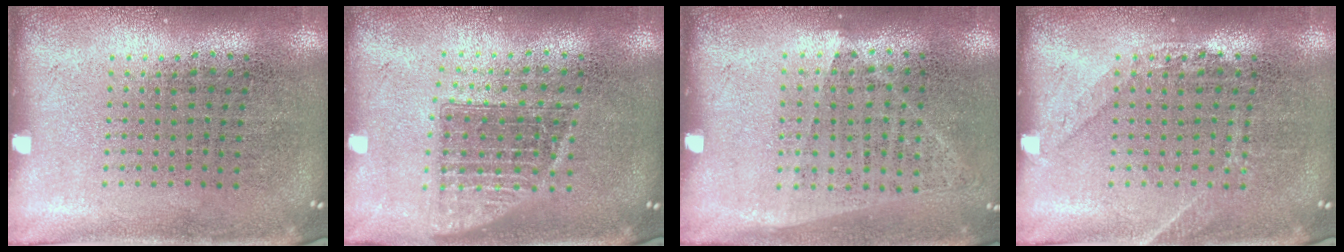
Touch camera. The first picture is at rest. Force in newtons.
{"total": 1.4, "press": 1.1, "slide": 0.8}
{"total": 1.0, "press": 0.9, "slide": 0.4}
{"total": 1.2, "press": 1.2, "slide": 0.2}